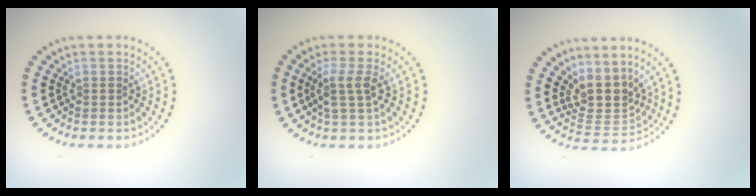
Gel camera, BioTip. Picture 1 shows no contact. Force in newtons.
{"total": 2.4, "press": 1.9, "slide": 1.5}
{"total": 3.8, "press": 3.0, "slide": 2.4}